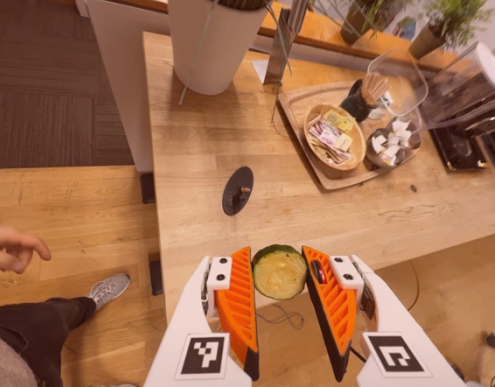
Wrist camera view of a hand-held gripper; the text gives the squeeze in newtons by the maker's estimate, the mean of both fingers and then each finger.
{"total": 6.1, "left": 5.7, "right": 6.4}